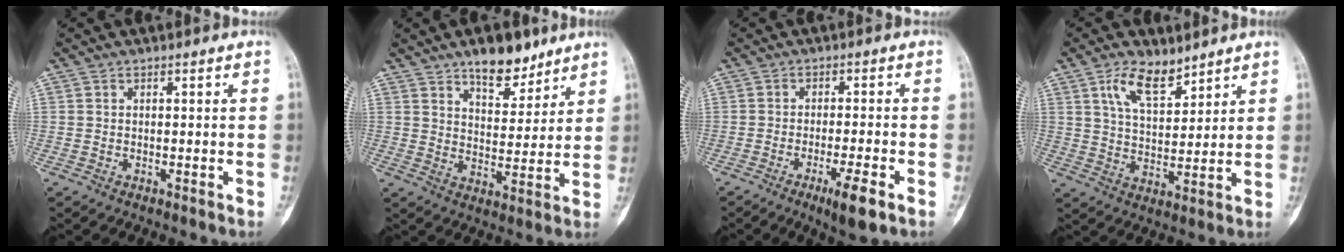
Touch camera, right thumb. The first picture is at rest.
{"total": 10.0, "force": [7.2, 4.6, 5.2], "torque": [-0.046, -0.046, 0.113]}
{"total": 6.4, "force": [-3.4, 0.8, 5.4], "torque": [-0.092, 0.001, -0.055]}
{"total": 8.8, "force": [5.6, 4.0, 5.4], "torque": [-0.080, -0.033, 0.106]}